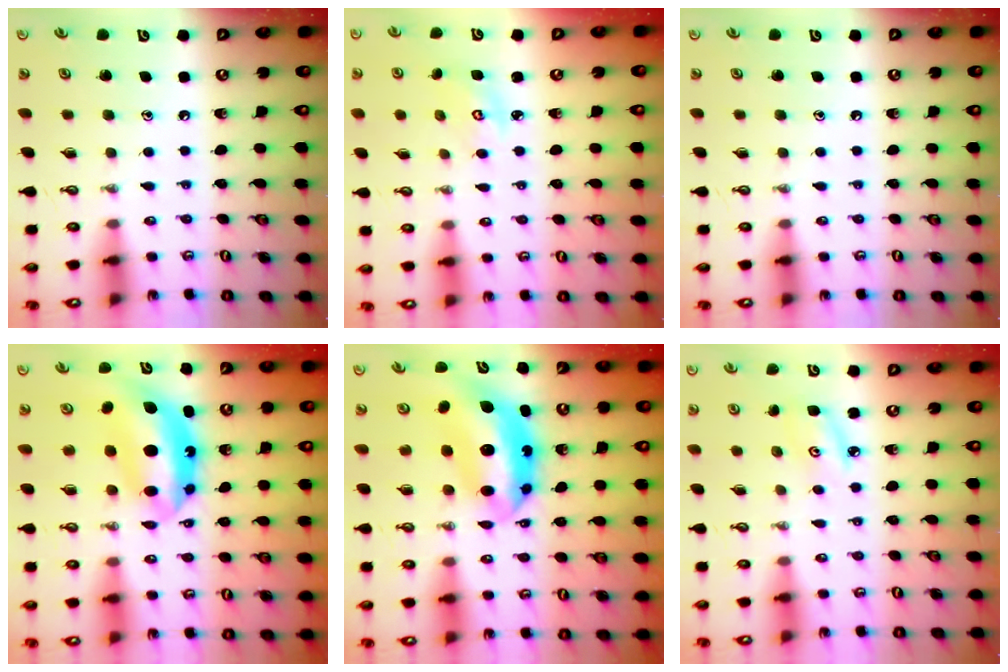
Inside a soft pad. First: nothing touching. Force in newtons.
{"total": 3.0, "press": 3.0, "slide": 0.2}
{"total": 0.0}
{"total": 9.6, "press": 9.5, "slide": 1.1}
{"total": 8.7, "press": 8.7, "slide": 0.7}
{"total": 5.3, "press": 5.3, "slide": 0.5}